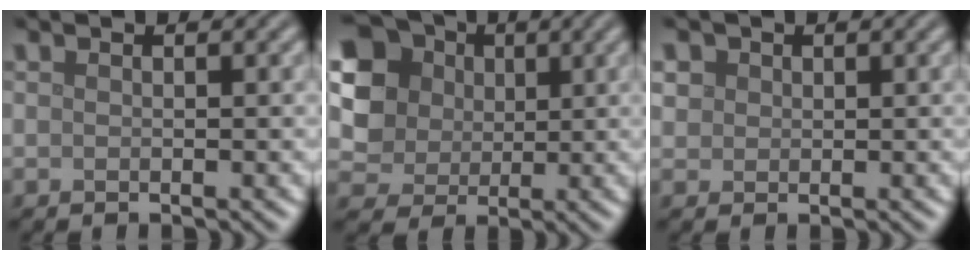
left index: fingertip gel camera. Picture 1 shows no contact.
{"total": 8.5, "force": [2.6, 7.3, 3.5], "torque": [-0.107, 0.026, 0.044]}
{"total": 1.5, "force": [0.6, 1.4, 0.4], "torque": [-0.006, 0.001, 0.008]}